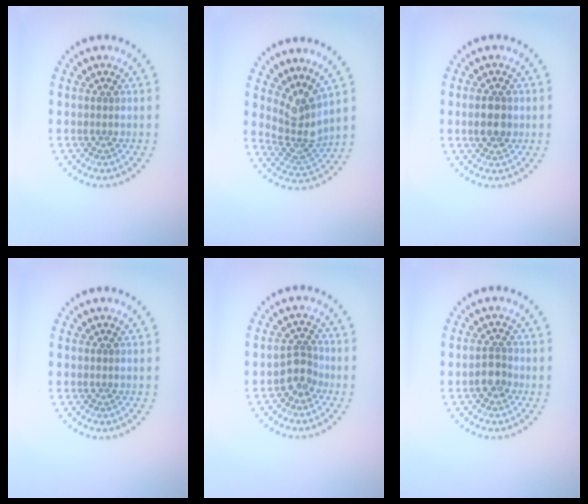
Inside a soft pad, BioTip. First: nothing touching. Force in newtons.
{"total": 3.6, "press": 2.5, "slide": 2.6}
{"total": 3.0, "press": 3.0, "slide": 0.1}
{"total": 0.0}
{"total": 2.2, "press": 1.8, "slide": 1.3}
{"total": 1.8, "press": 1.6, "slide": 0.8}